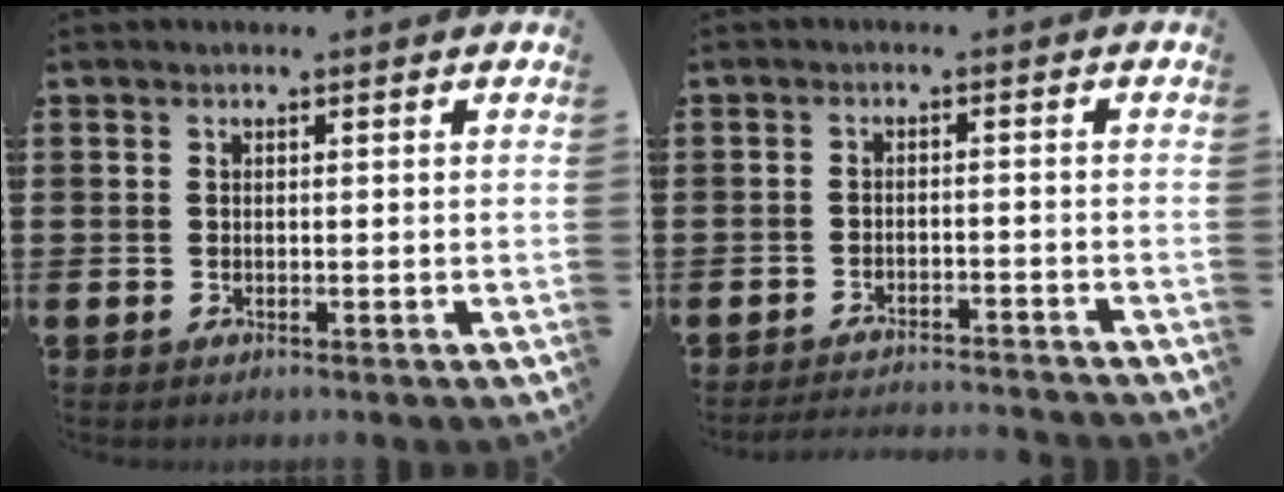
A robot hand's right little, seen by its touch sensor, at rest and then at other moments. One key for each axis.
{"total": 2.4, "fx": -2.4, "fy": -0.2, "fz": 0.1, "tx": -0.003, "ty": 0.002, "tz": -0.051}